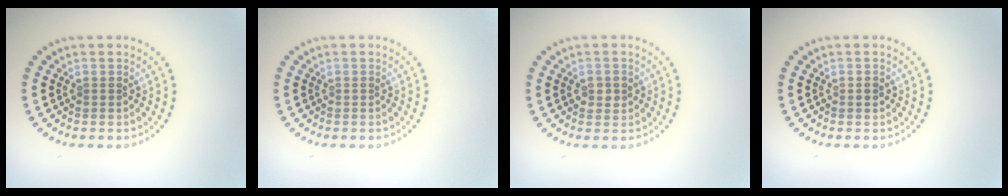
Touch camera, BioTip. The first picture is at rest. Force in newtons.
{"total": 0.0}
{"total": 1.5, "press": 1.5, "slide": 0.1}
{"total": 0.8, "press": 0.8, "slide": 0.1}